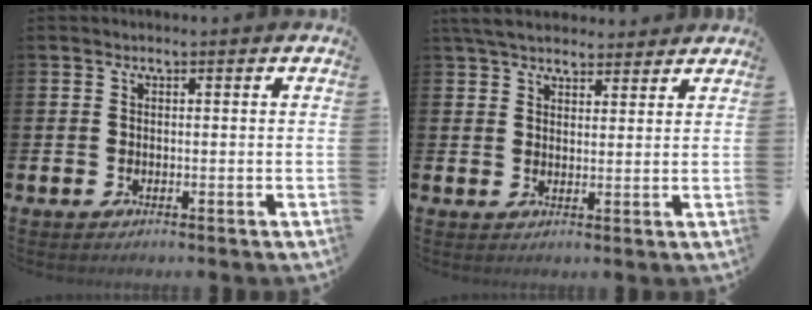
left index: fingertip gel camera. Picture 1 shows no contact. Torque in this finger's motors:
{"motor_torque": [0.10, -0.56, 0.69, 0.17]}